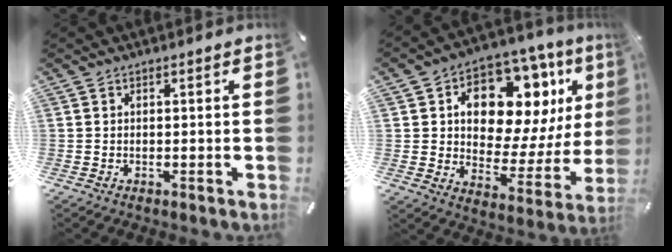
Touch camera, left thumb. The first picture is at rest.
{"total": 15.4, "force": [7.4, 10.0, 9.0], "torque": [-0.128, -0.054, 0.133]}